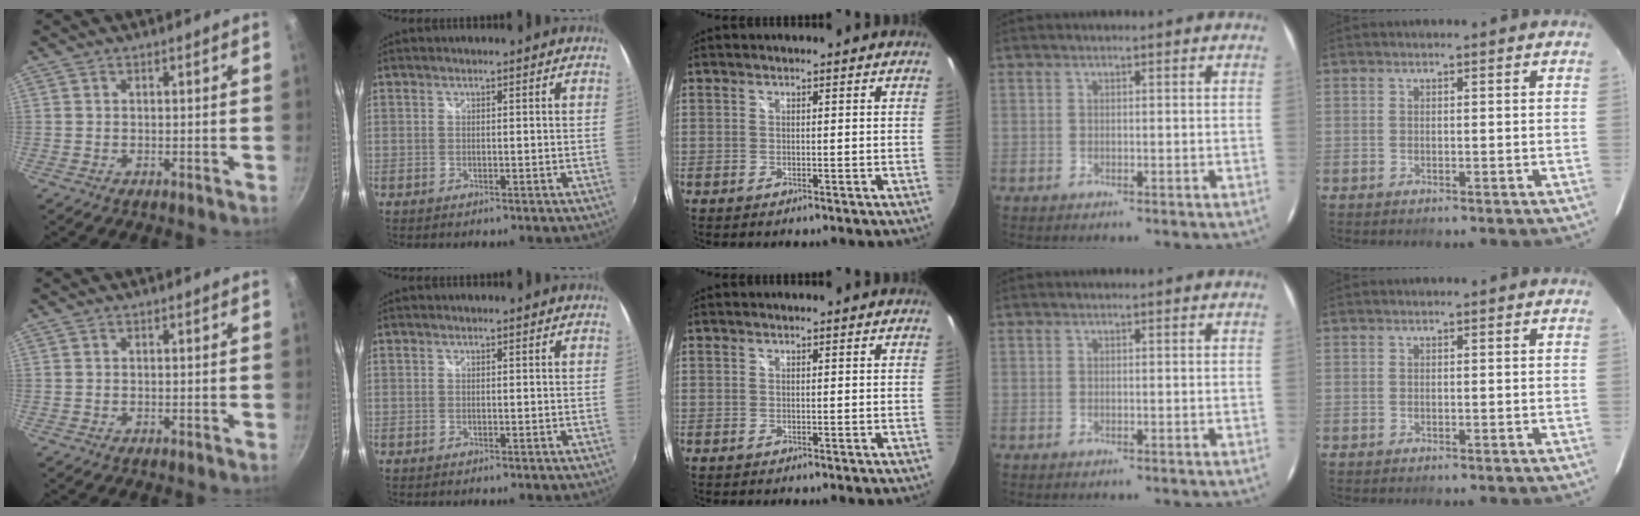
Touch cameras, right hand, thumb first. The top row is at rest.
{}